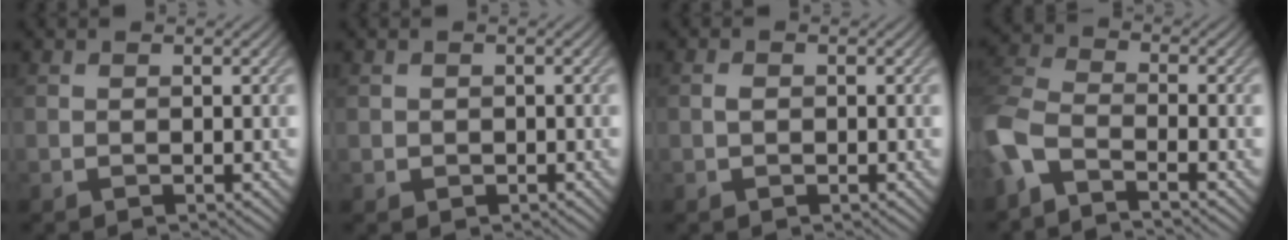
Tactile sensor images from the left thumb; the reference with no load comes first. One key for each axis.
{"total": 0.8, "fx": -0.1, "fy": 0.8, "fz": 0.1, "tx": -0.002, "ty": -0.005, "tz": -0.003}
{"total": 0.8, "fx": -0.1, "fy": 0.5, "fz": 0.6, "tx": -0.013, "ty": 0.002, "tz": -0.005}
{"total": 7.1, "fx": -4.5, "fy": 2.6, "fz": 4.9, "tx": -0.120, "ty": -0.008, "tz": -0.108}